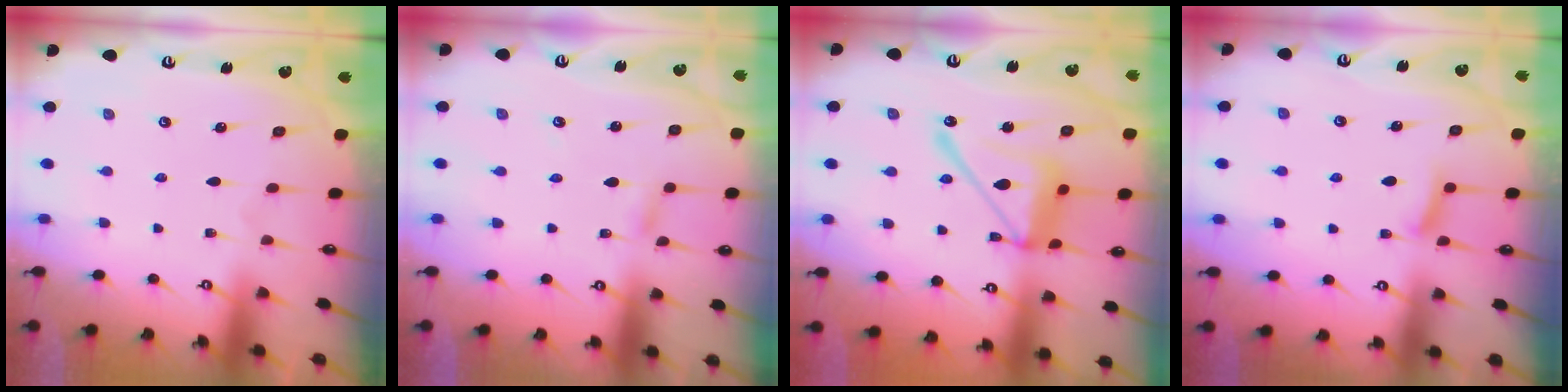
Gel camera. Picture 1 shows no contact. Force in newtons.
{"total": 2.1, "press": 2.1, "slide": 0.2}
{"total": 16.4, "press": 16.3, "slide": 1.4}
{"total": 5.5, "press": 5.4, "slide": 0.7}